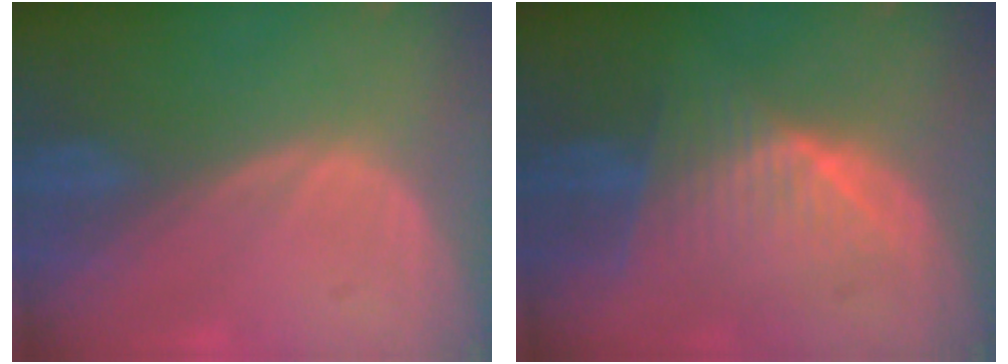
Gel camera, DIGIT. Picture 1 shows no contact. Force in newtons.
{"total": 7.7, "press": 6.9, "slide": 3.5}